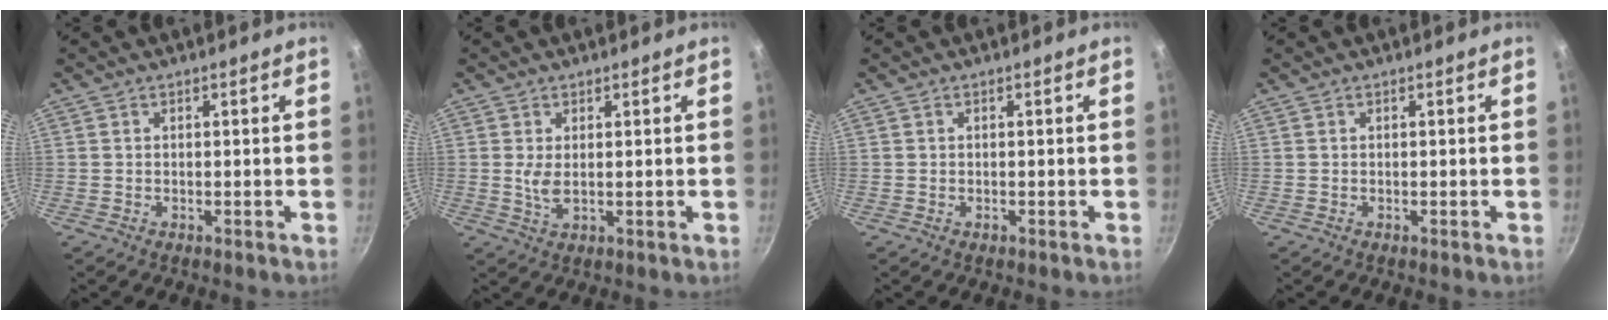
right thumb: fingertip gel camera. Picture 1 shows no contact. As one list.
[{"total": 2.9, "force": [0.5, 1.2, 2.6], "torque": [-0.052, -0.009, 0.015]}, {"total": 0.0}, {"total": 0.0}]